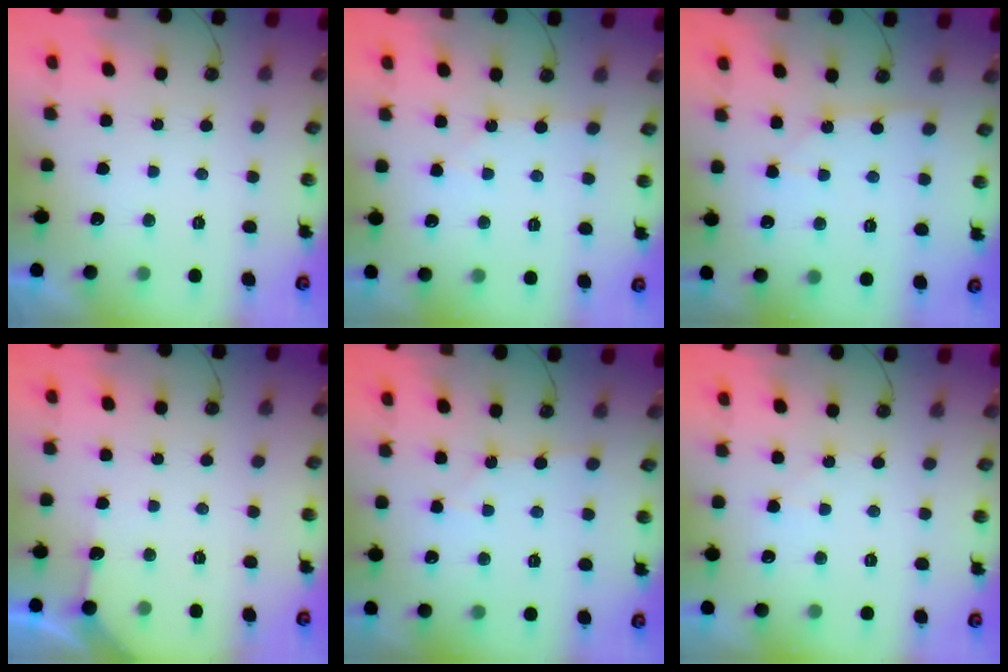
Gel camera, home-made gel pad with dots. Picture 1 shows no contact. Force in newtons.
{"total": 0.9, "press": 0.9, "slide": 0.1}
{"total": 6.1, "press": 6.1, "slide": 0.6}
{"total": 4.0, "press": 4.0, "slide": 0.4}
{"total": 2.3, "press": 2.3, "slide": 0.4}
{"total": 3.7, "press": 3.6, "slide": 0.5}